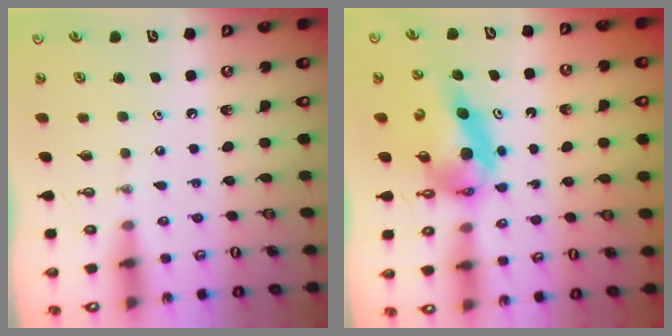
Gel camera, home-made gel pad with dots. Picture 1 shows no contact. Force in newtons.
{"total": 10.9, "press": 10.9, "slide": 1.1}